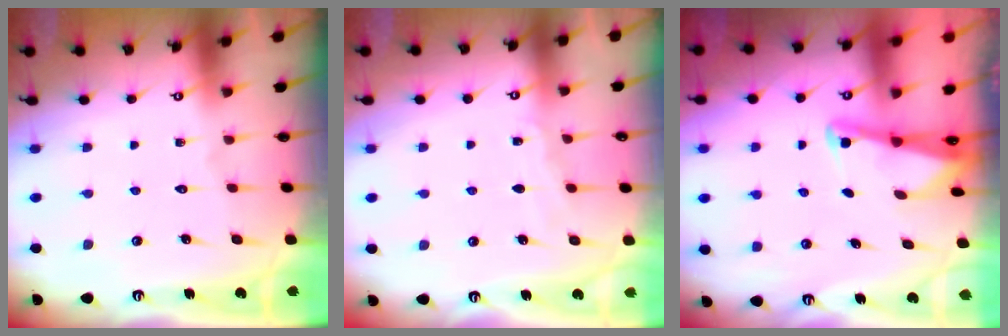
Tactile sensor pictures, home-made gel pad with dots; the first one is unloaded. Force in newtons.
{"total": 4.8, "press": 4.8, "slide": 0.6}
{"total": 2.3, "press": 2.3, "slide": 0.3}